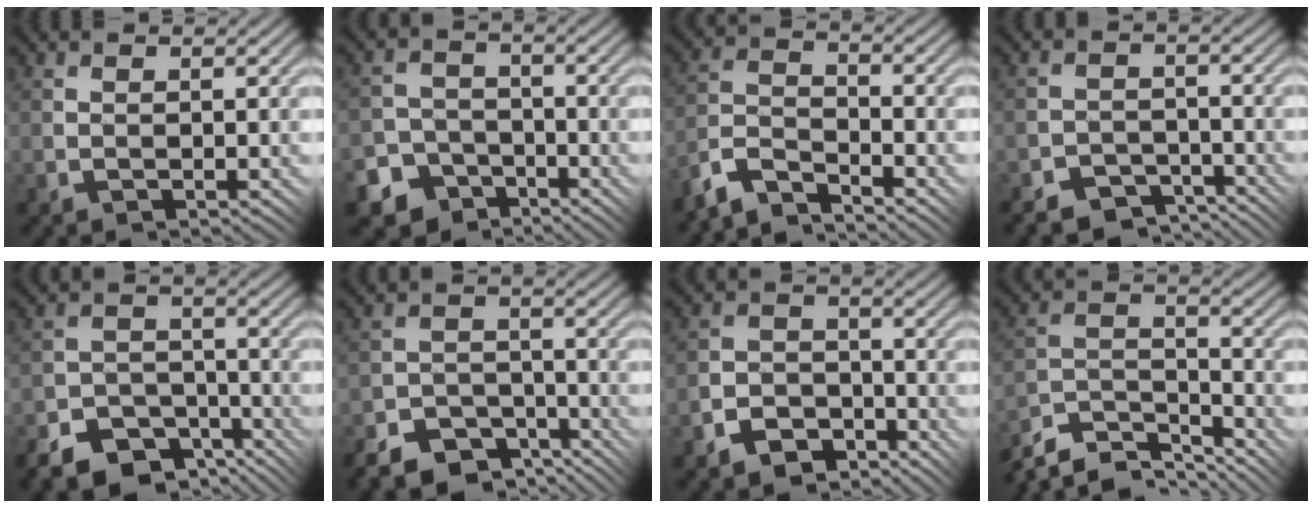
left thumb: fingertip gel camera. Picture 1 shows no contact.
{"total": 8.7, "force": [-5.9, 6.2, 1.4], "torque": [-0.035, -0.018, -0.115]}
{"total": 6.1, "force": [-5.5, 1.5, 2.2], "torque": [-0.046, 0.004, -0.125]}
{"total": 5.8, "force": [-5.0, 2.6, 1.5], "torque": [-0.024, -0.001, -0.082]}
{"total": 10.6, "force": [-7.8, 6.0, 3.9], "torque": [-0.080, -0.008, -0.122]}
{"total": 9.3, "force": [-7.3, 4.8, 3.2], "torque": [-0.059, -0.005, -0.113]}
{"total": 6.0, "force": [-4.5, 3.5, 2.1], "torque": [-0.043, -0.004, -0.087]}
{"total": 10.2, "force": [-9.1, 2.6, 3.9], "torque": [-0.085, 0.010, -0.171]}